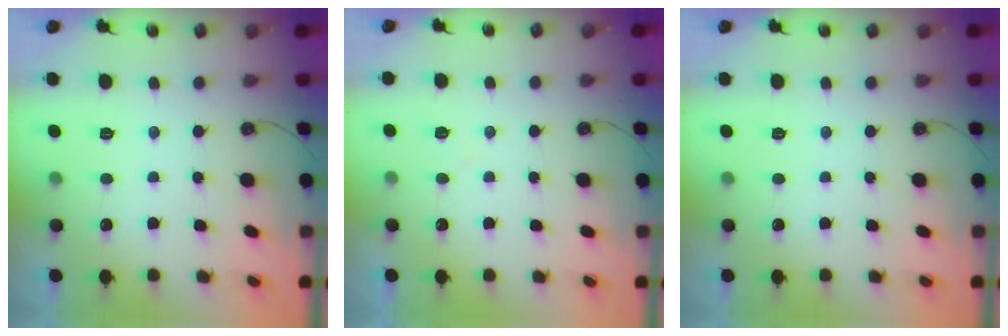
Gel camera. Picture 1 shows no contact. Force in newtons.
{"total": 3.1, "press": 3.0, "slide": 0.5}
{"total": 0.0}